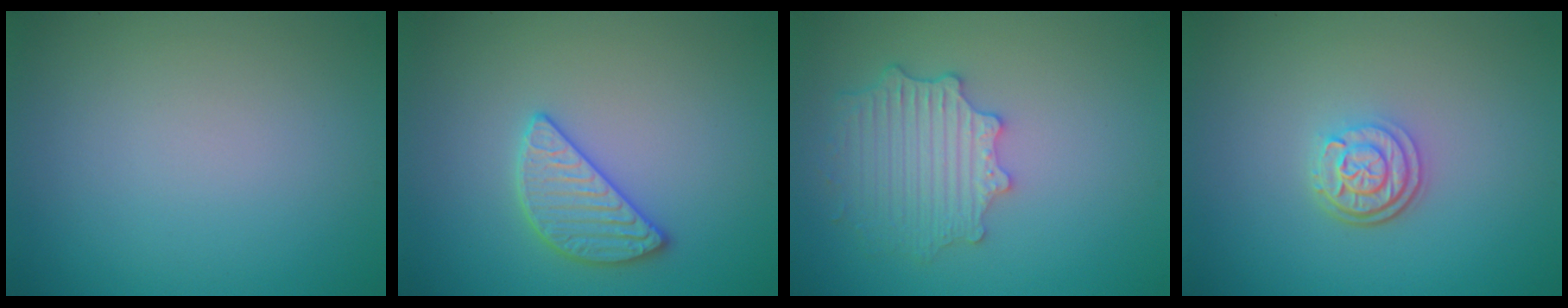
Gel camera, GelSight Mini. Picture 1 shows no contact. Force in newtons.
{"total": 2.8, "press": 2.8, "slide": 0.1}
{"total": 4.5, "press": 3.8, "slide": 2.4}
{"total": 3.1, "press": 2.4, "slide": 1.8}